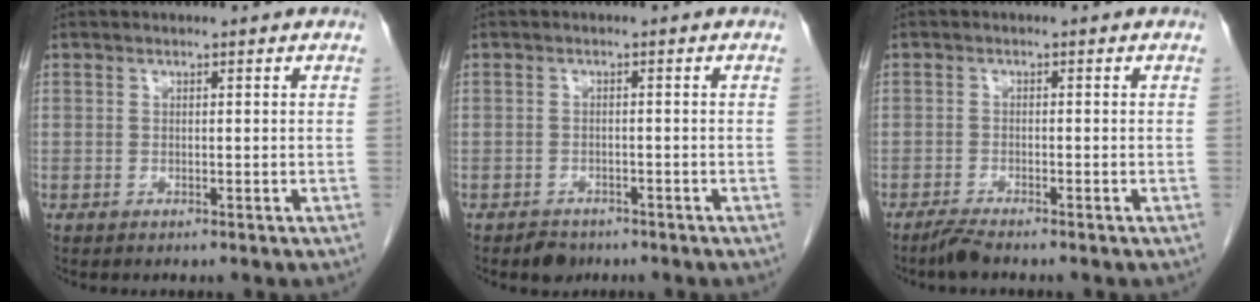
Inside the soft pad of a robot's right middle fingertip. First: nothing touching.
{"total": 2.4, "force": [-1.9, 1.5, 0.5], "torque": [-0.011, 0.003, -0.027]}
{"total": 2.1, "force": [-1.9, 0.0, 0.9], "torque": [-0.026, -0.006, -0.038]}